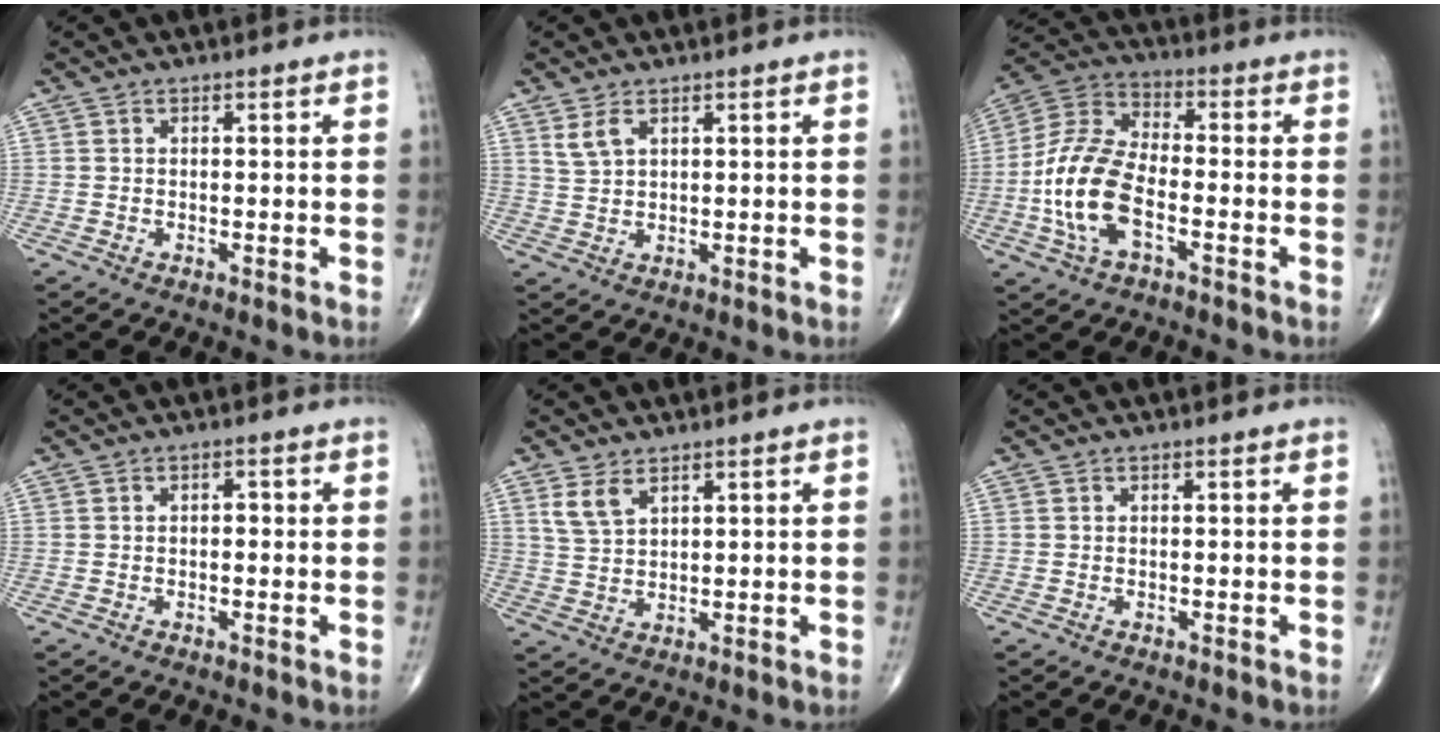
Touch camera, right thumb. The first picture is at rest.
{"total": 3.1, "force": [1.8, 1.4, 2.0], "torque": [-0.042, -0.003, 0.044]}
{"total": 14.3, "force": [-4.0, 7.1, 11.7], "torque": [-0.245, 0.028, -0.081]}
{"total": 1.1, "force": [0.0, 0.7, 0.9], "torque": [-0.008, 0.002, -0.003]}
{"total": 4.3, "force": [2.6, 2.1, 2.6], "torque": [-0.050, -0.010, 0.060]}
{"total": 0.0}